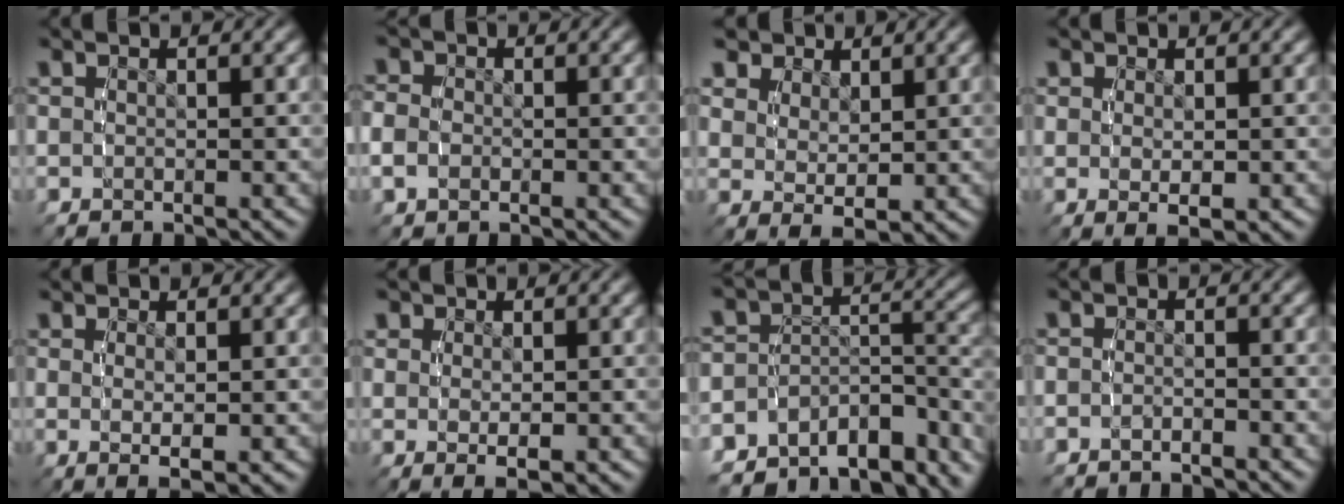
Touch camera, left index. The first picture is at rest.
{"total": 2.4, "force": [-0.5, 2.1, 1.1], "torque": [-0.029, -0.006, -0.007]}
{"total": 3.7, "force": [1.7, 1.9, 2.7], "torque": [-0.044, -0.017, 0.043]}
{"total": 1.9, "force": [-0.1, 0.2, 1.9], "torque": [-0.028, -0.016, 0.013]}
{"total": 2.3, "force": [-0.1, 0.1, 2.3], "torque": [-0.037, -0.015, 0.011]}
{"total": 2.1, "force": [0.1, 0.8, 2.0], "torque": [-0.034, -0.017, 0.016]}
{"total": 14.2, "force": [-10.3, 7.8, 6.1], "torque": [-0.090, -0.036, -0.154]}
{"total": 1.8, "force": [-1.7, 0.6, 0.0], "torque": [-0.007, -0.008, -0.028]}